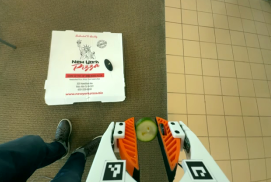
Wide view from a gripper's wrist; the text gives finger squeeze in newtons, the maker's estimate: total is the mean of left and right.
{"total": 8.2, "left": 7.9, "right": 8.4}